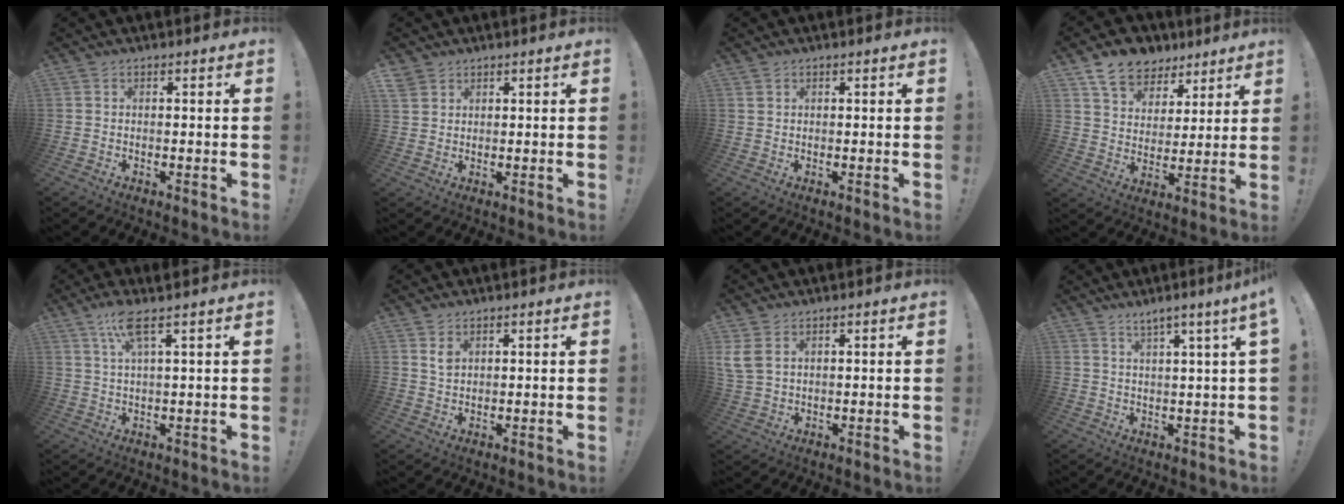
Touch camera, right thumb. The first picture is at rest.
{"total": 2.9, "force": [2.2, 1.8, 0.5], "torque": [-0.008, -0.012, 0.042]}
{"total": 0.8, "force": [0.5, 0.6, 0.2], "torque": [-0.004, 0.001, 0.010]}
{"total": 10.9, "force": [7.8, 7.0, 3.1], "torque": [-0.053, -0.052, 0.151]}
{"total": 6.9, "force": [3.4, 0.7, 5.9], "torque": [-0.116, -0.005, 0.059]}
{"total": 2.6, "force": [1.5, 1.4, 1.6], "torque": [-0.025, -0.007, 0.025]}
{"total": 5.2, "force": [2.6, 3.2, 3.3], "torque": [-0.076, -0.010, 0.050]}
{"total": 4.9, "force": [2.5, -0.8, 4.1], "torque": [-0.063, -0.017, 0.037]}